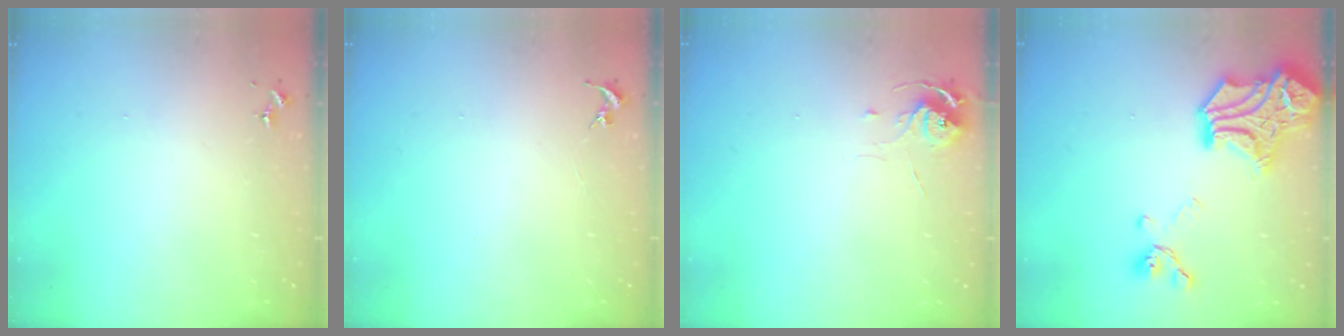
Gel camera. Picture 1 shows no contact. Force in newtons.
{"total": 0.0}
{"total": 5.9, "press": 5.9, "slide": 0.5}
{"total": 22.8, "press": 22.8, "slide": 0.7}